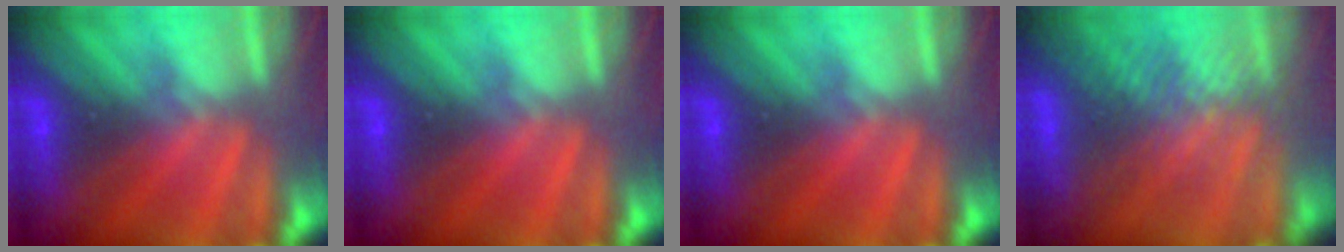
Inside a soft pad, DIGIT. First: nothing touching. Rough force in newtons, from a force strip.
{"total": 0.0}
{"total": 0.0}
{"total": 3.7}